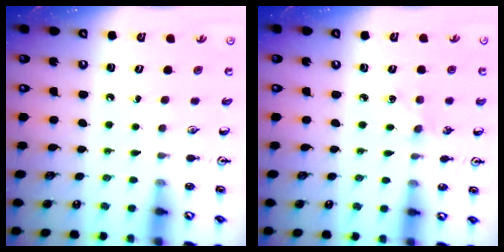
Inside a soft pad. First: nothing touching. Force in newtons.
{"total": 3.3, "press": 3.3, "slide": 0.4}